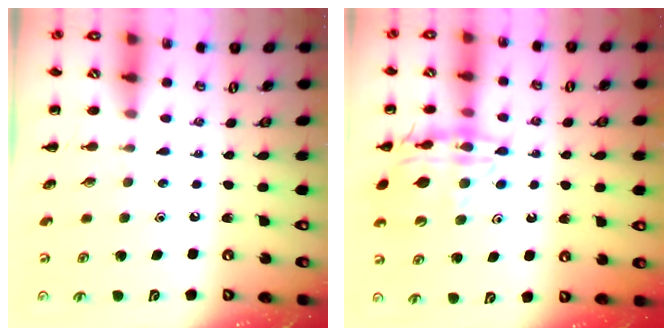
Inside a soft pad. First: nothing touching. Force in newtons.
{"total": 15.6, "press": 15.5, "slide": 2.2}